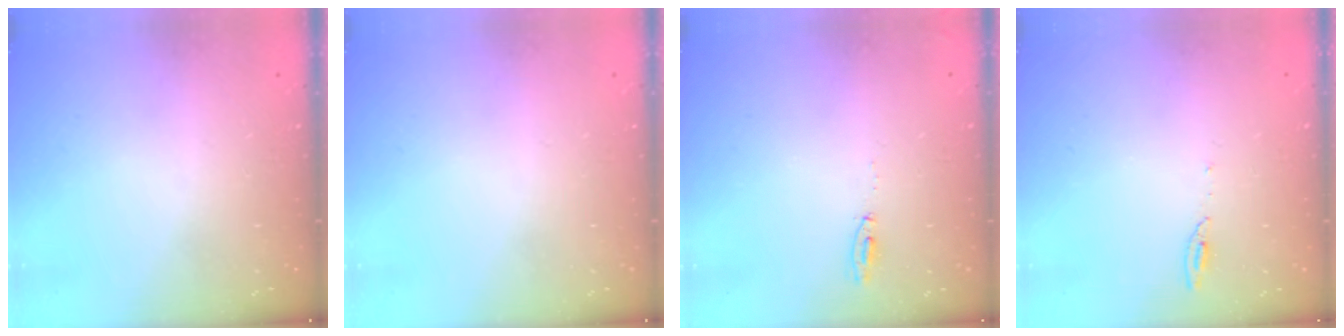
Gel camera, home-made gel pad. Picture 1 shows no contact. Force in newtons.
{"total": 0.0}
{"total": 16.2, "press": 5.8, "slide": 15.1}
{"total": 4.1, "press": 4.0, "slide": 0.7}